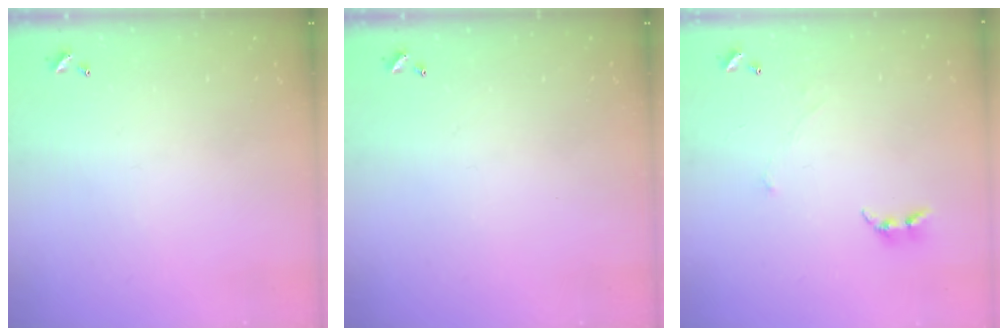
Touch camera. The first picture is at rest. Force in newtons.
{"total": 0.0}
{"total": 0.7, "press": 0.6, "slide": 0.5}